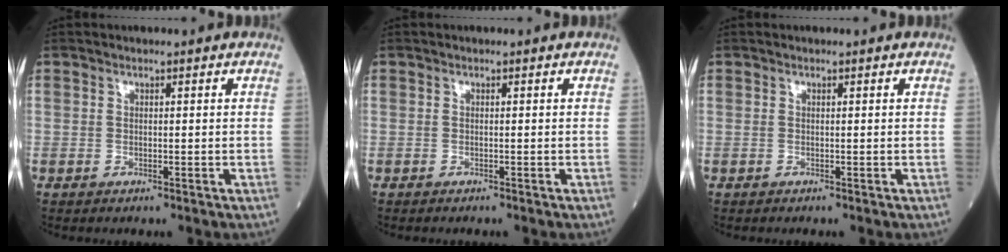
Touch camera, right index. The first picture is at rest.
{"total": 0.7, "force": [-0.6, -0.1, 0.3], "torque": [-0.003, 0.001, -0.010]}
{"total": 0.0}